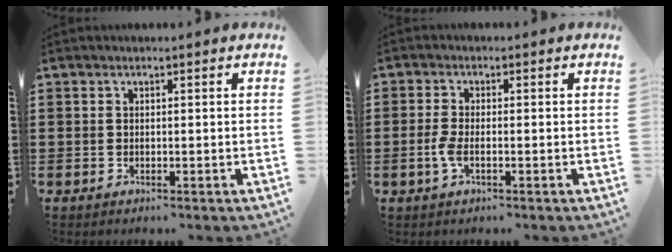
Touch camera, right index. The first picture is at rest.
{"total": 2.9, "force": [-1.0, 0.9, 2.6], "torque": [-0.068, -0.007, -0.024]}